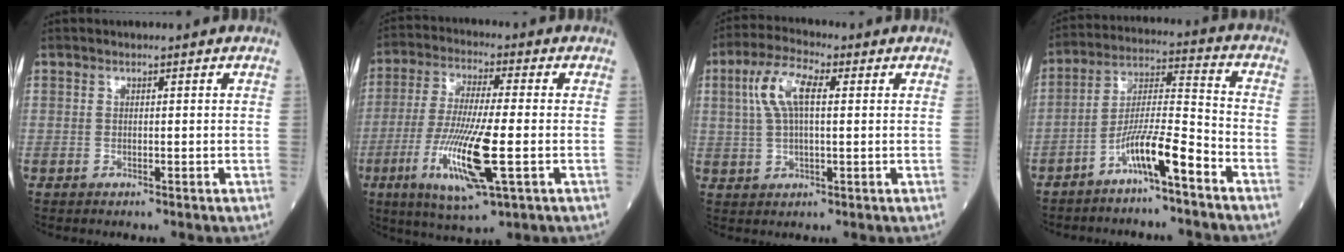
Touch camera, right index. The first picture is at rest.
{"total": 13.7, "force": [-4.0, 1.4, 13.0], "torque": [-0.264, -0.024, -0.072]}
{"total": 7.7, "force": [2.0, 2.5, 7.0], "torque": [-0.154, 0.019, 0.040]}
{"total": 8.7, "force": [-5.7, 0.1, 6.7], "torque": [-0.129, 0.007, -0.106]}